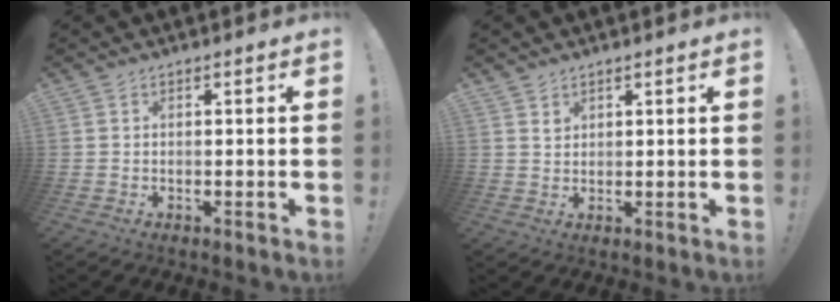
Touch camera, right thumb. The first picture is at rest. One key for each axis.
{"total": 2.7, "fx": 2.0, "fy": 1.8, "fz": 0.3, "tx": 0.011, "ty": -0.020, "tz": 0.034}